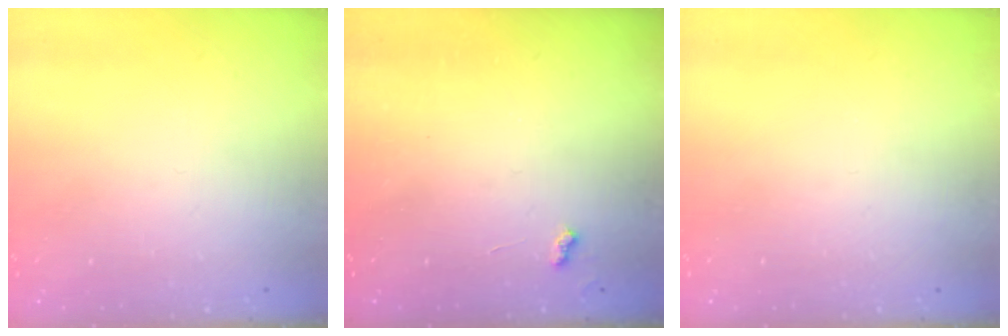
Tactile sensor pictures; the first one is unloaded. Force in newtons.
{"total": 3.7, "press": 3.7, "slide": 0.4}
{"total": 0.0}